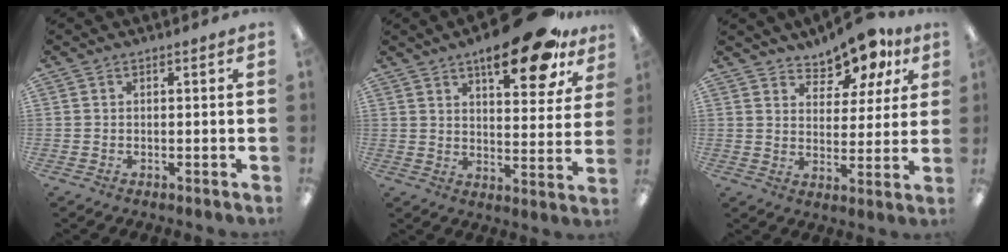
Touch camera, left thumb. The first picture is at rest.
{"total": 17.2, "force": [11.3, 5.9, 11.5], "torque": [-0.152, -0.065, 0.179]}
{"total": 10.6, "force": [9.1, 4.2, 3.5], "torque": [-0.056, -0.065, 0.168]}